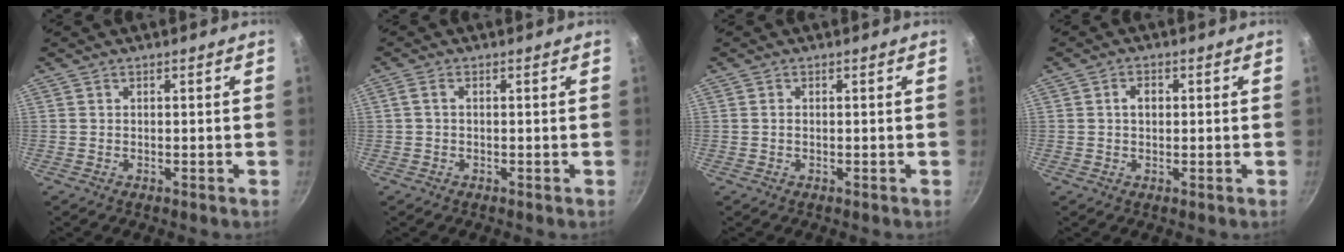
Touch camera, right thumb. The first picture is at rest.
{"total": 1.4, "force": [0.0, 0.8, 1.2], "torque": [-0.032, 0.007, -0.001]}
{"total": 0.6, "force": [0.0, 0.4, 0.5], "torque": [-0.008, 0.003, 0.000]}
{"total": 2.5, "force": [0.3, 1.8, 1.7], "torque": [-0.017, 0.007, 0.005]}